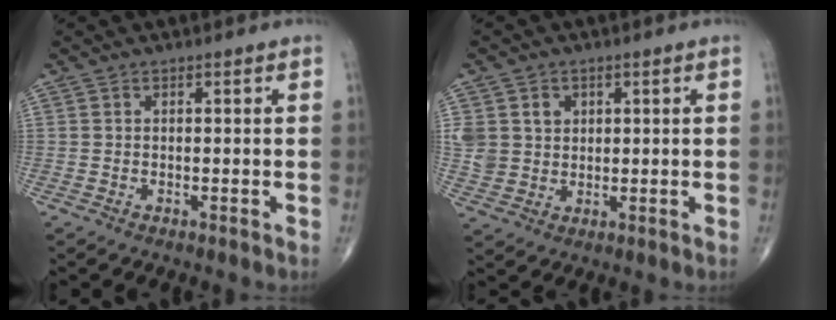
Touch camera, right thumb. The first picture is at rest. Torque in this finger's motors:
{"motor_torque": [0.04, 0.05, 0.48, 0.47, -0.01]}